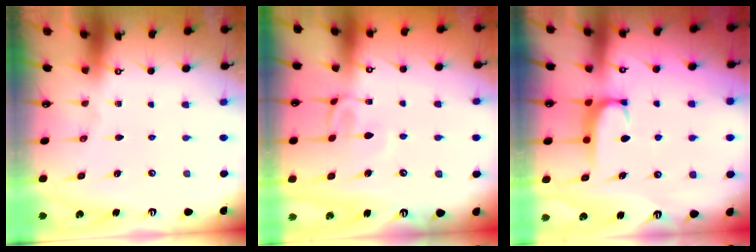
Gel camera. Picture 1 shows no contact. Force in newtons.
{"total": 2.6, "press": 2.5, "slide": 0.6}
{"total": 1.9, "press": 1.8, "slide": 0.5}